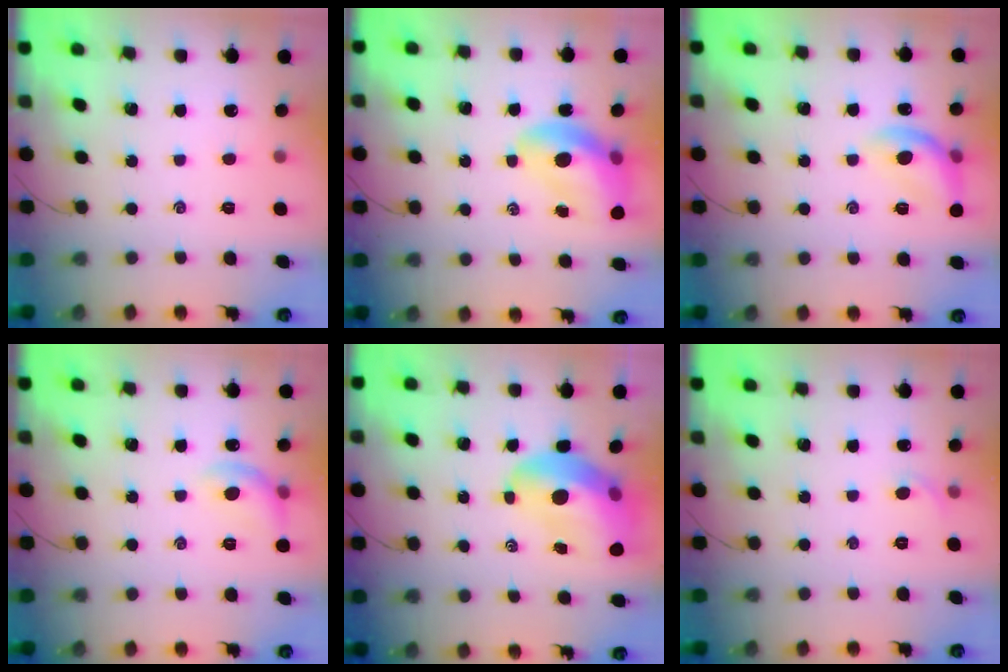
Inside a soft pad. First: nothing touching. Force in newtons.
{"total": 11.9, "press": 11.4, "slide": 3.5}
{"total": 12.1, "press": 12.0, "slide": 0.9}
{"total": 8.0, "press": 7.9, "slide": 1.0}
{"total": 14.9, "press": 14.4, "slide": 3.9}
{"total": 3.9, "press": 3.6, "slide": 1.5}